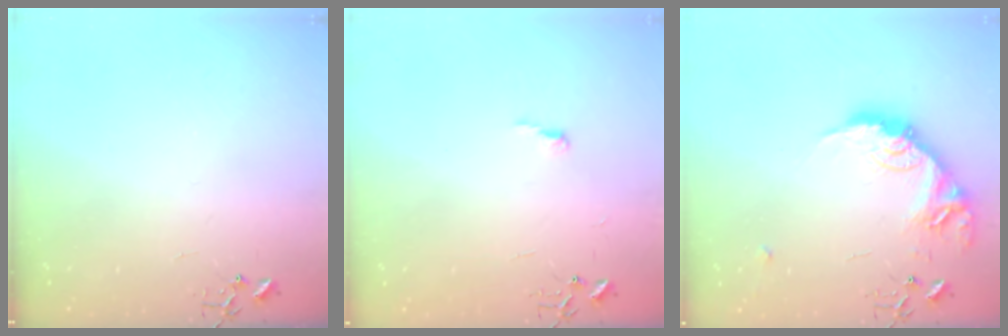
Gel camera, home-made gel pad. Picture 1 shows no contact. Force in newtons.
{"total": 4.4, "press": 4.4, "slide": 0.4}
{"total": 17.6, "press": 17.6, "slide": 0.8}